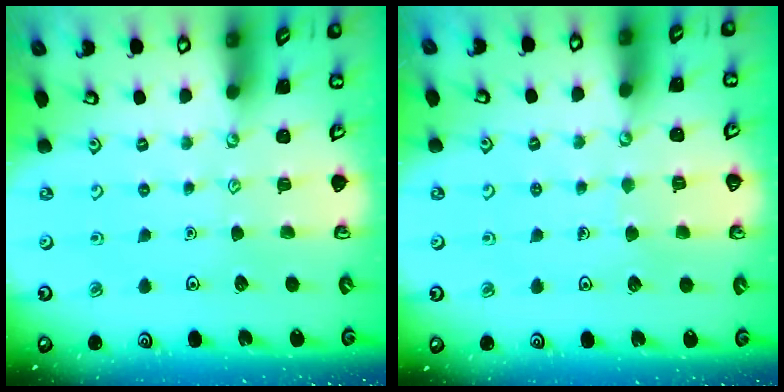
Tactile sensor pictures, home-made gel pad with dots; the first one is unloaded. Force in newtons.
{"total": 4.0, "press": 3.9, "slide": 0.4}